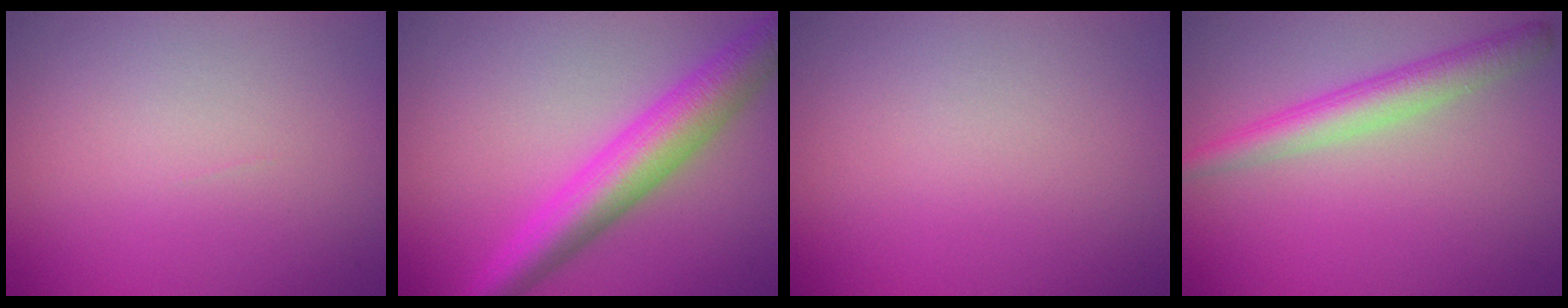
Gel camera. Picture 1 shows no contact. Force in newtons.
{"total": 6.5, "press": 6.5, "slide": 0.1}
{"total": 0.0}
{"total": 3.6, "press": 3.5, "slide": 0.3}